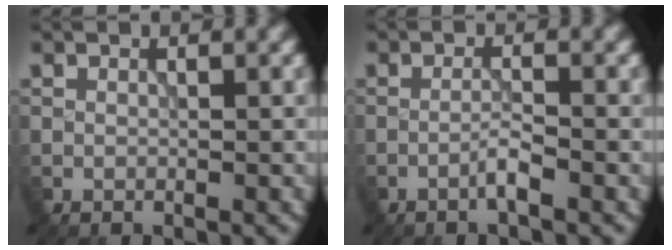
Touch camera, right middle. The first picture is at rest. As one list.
[{"total": 1.5, "force": [-0.9, 0.0, 1.2], "torque": [-0.022, 0.006, -0.021]}]